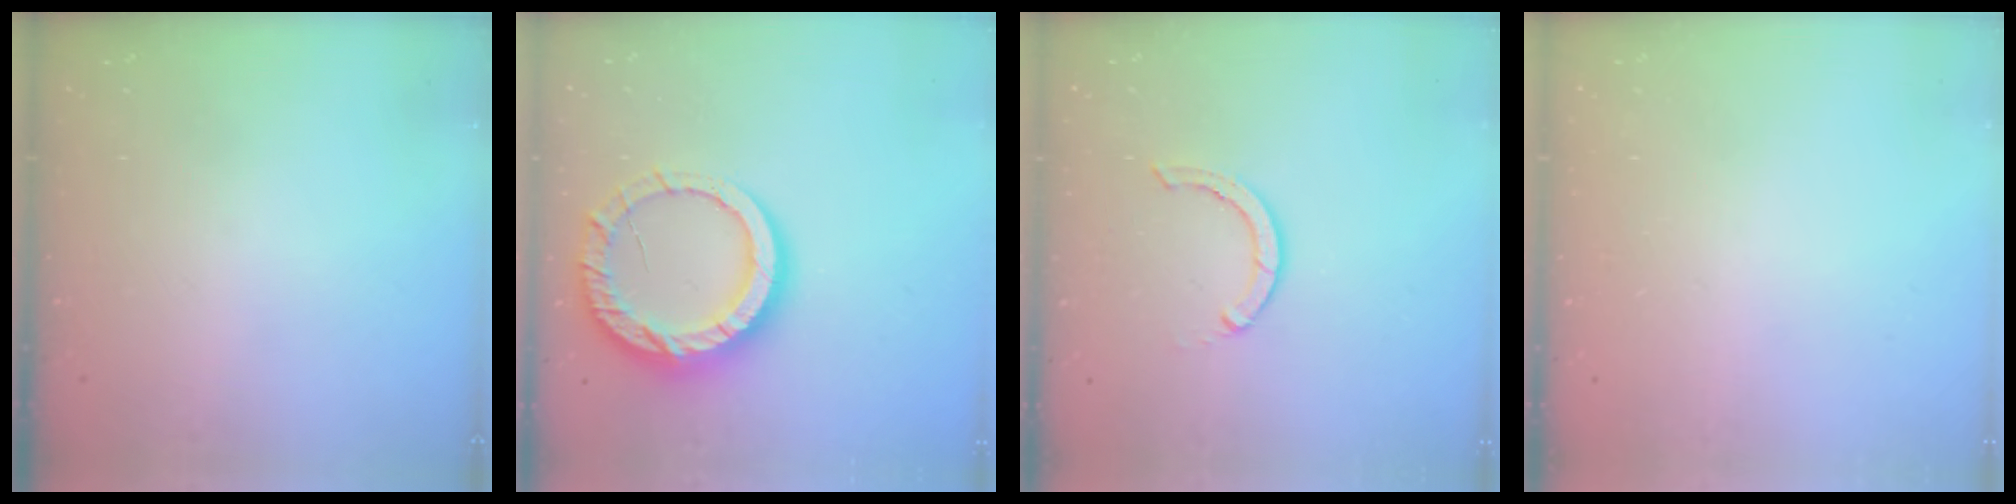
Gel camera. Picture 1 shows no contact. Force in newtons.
{"total": 13.7, "press": 13.7, "slide": 1.3}
{"total": 2.9, "press": 2.9, "slide": 0.1}
{"total": 2.4, "press": 2.4, "slide": 0.2}